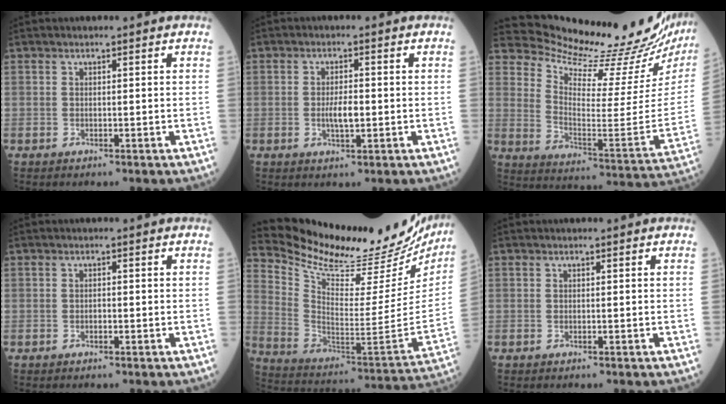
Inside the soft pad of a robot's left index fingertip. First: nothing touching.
{"total": 3.2, "force": [-0.9, 1.0, 2.9], "torque": [-0.058, -0.005, -0.015]}
{"total": 23.3, "force": [22.5, 1.5, 6.0], "torque": [-0.114, -0.127, 0.295]}
{"total": 0.7, "force": [-0.6, 0.3, 0.1], "torque": [-0.002, -0.003, -0.013]}
{"total": 28.4, "force": [26.0, 6.2, 9.5], "torque": [-0.164, -0.092, 0.360]}
{"total": 0.0}